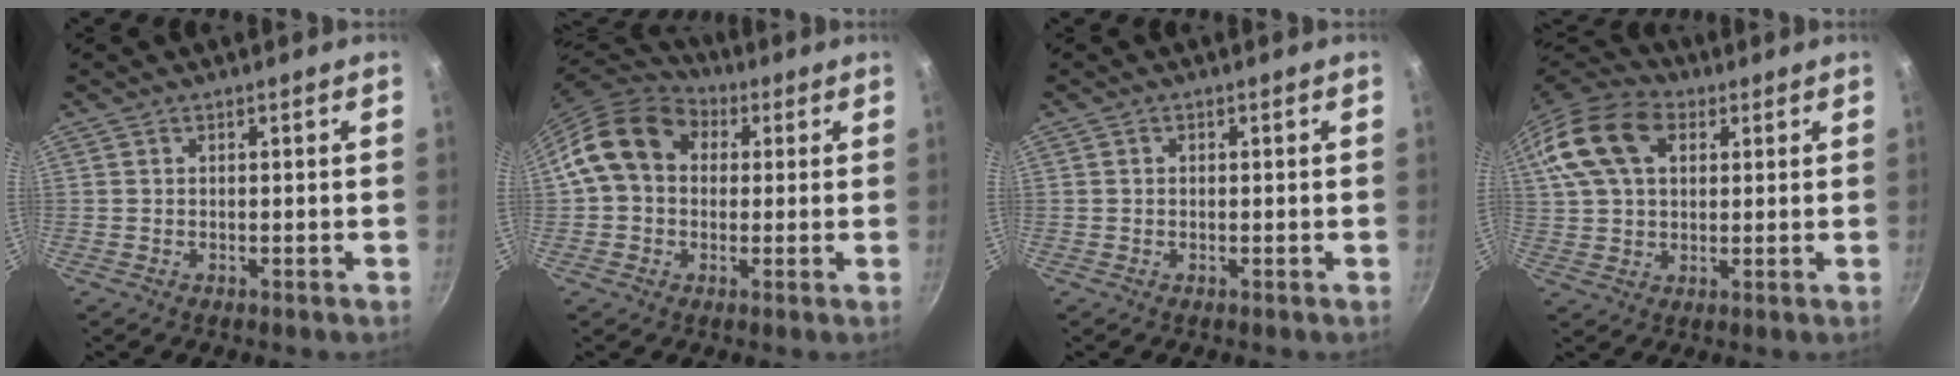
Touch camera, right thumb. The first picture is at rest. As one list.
[{"total": 13.7, "force": [2.6, 10.9, 7.9], "torque": [-0.119, 0.031, 0.027]}, {"total": 0.6, "force": [0.0, 0.5, 0.2], "torque": [-0.003, 0.003, 0.000]}, {"total": 17.3, "force": [5.8, 11.6, 11.5], "torque": [-0.222, 0.019, 0.094]}]